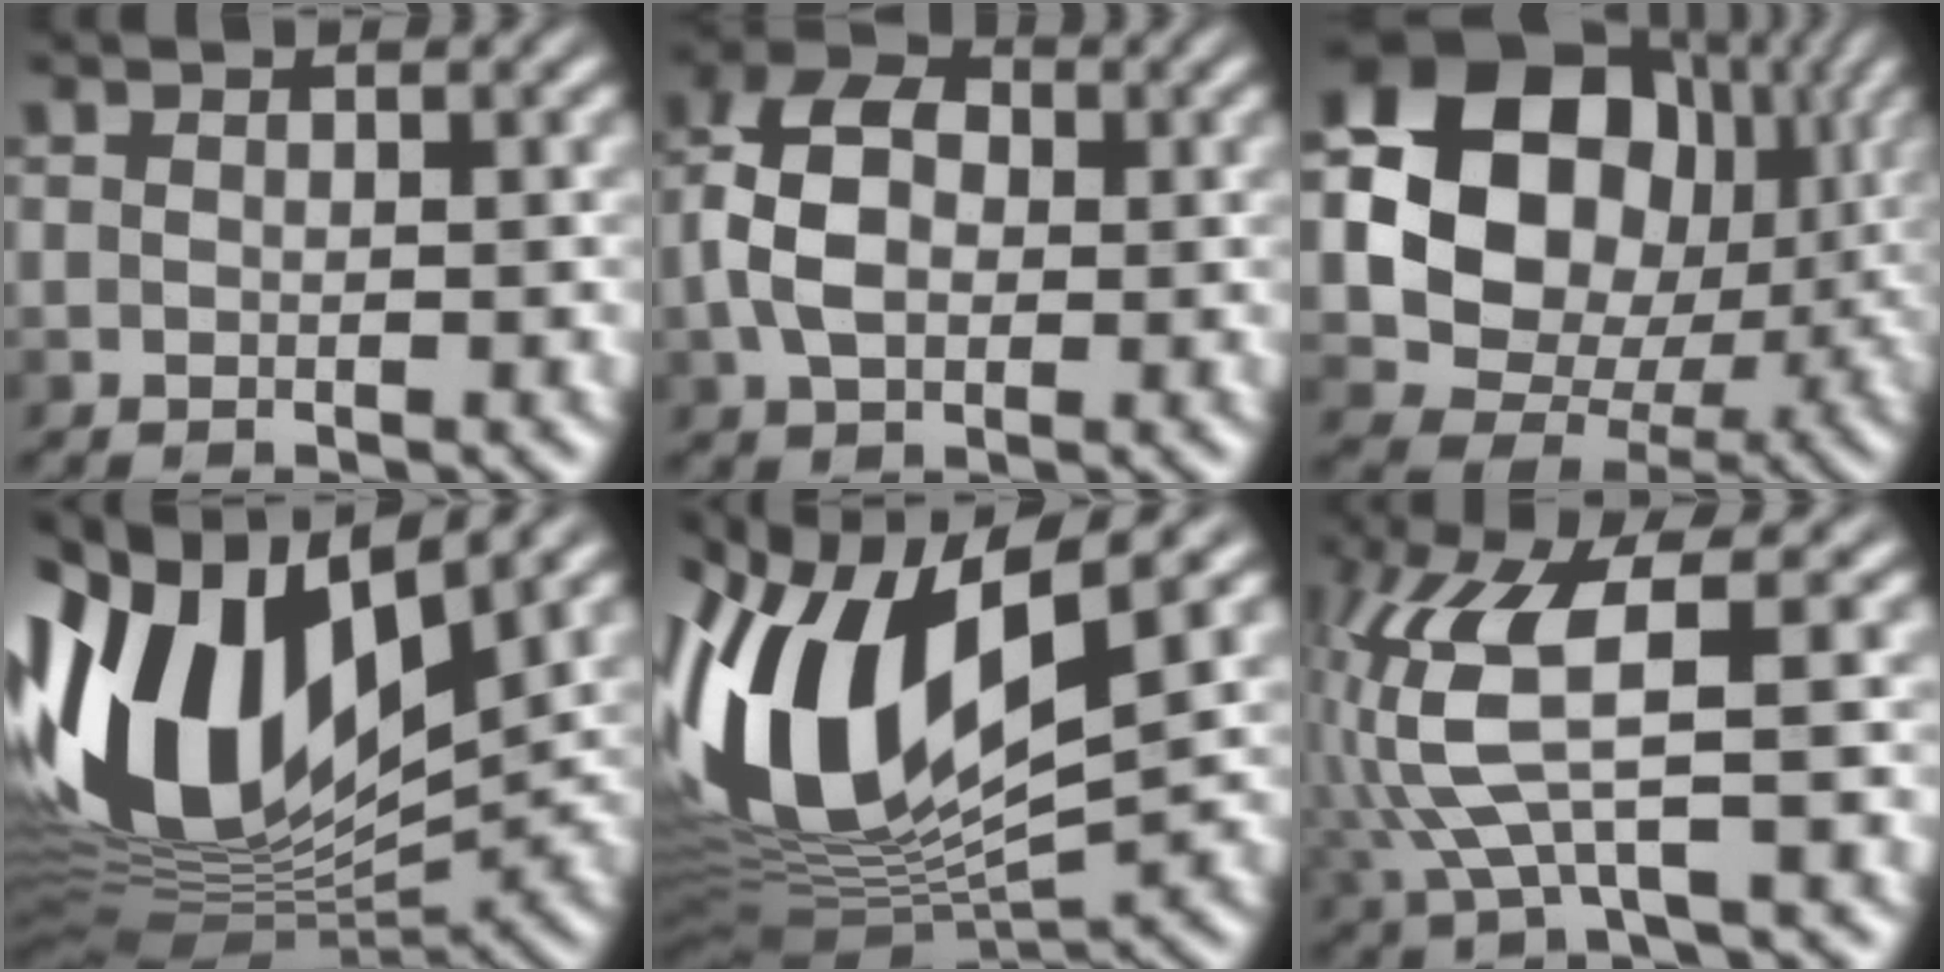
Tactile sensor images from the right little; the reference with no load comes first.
{"total": 6.5, "force": [-0.9, 4.4, 4.6], "torque": [-0.097, 0.012, -0.026]}
{"total": 14.3, "force": [2.7, 11.4, 8.2], "torque": [-0.154, 0.016, 0.047]}
{"total": 15.1, "force": [3.0, 8.3, 12.3], "torque": [-0.269, 0.028, 0.041]}
{"total": 13.5, "force": [1.0, 6.6, 11.8], "torque": [-0.250, 0.009, 0.015]}
{"total": 7.6, "force": [0.0, 2.1, 7.3], "torque": [-0.169, 0.009, -0.004]}